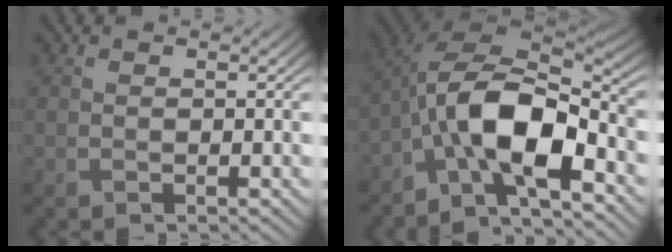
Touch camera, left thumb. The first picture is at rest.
{"total": 12.3, "force": [-5.0, 4.9, 10.1], "torque": [-0.180, 0.001, -0.105]}